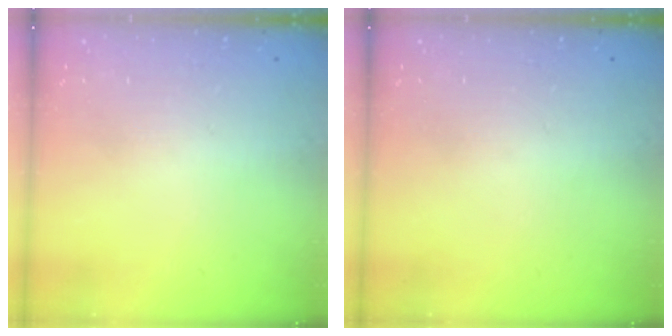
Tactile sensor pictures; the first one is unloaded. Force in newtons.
{"total": 0.0}